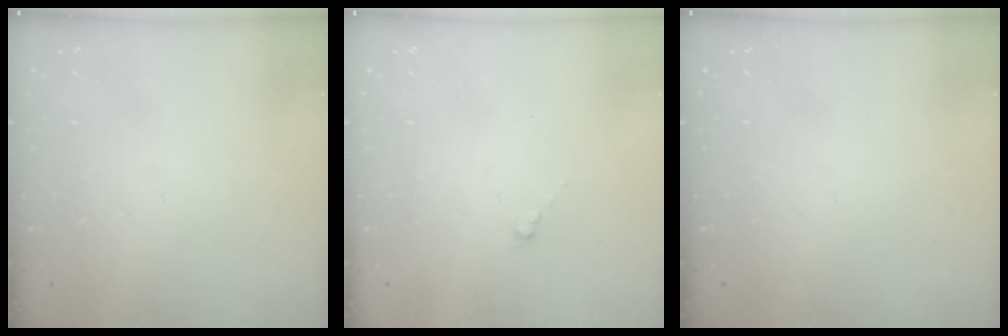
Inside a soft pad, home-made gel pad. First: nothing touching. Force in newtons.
{"total": 0.0}
{"total": 0.0}